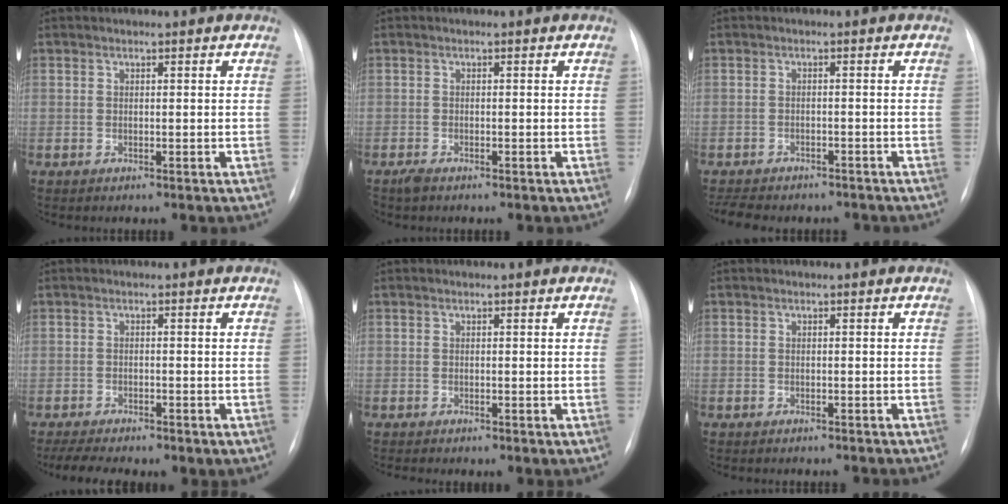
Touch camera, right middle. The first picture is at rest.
{"total": 1.1, "force": [-0.9, 0.3, 0.5], "torque": [-0.015, -0.002, -0.014]}
{"total": 9.7, "force": [-8.3, 3.5, 3.5], "torque": [-0.071, 0.000, -0.106]}
{"total": 7.6, "force": [-4.9, 3.0, 4.9], "torque": [-0.091, -0.010, -0.071]}
{"total": 1.0, "force": [-0.2, 0.5, 0.8], "torque": [-0.017, -0.006, -0.003]}
{"total": 0.5, "force": [-0.4, 0.4, 0.0], "torque": [-0.006, 0.002, -0.006]}